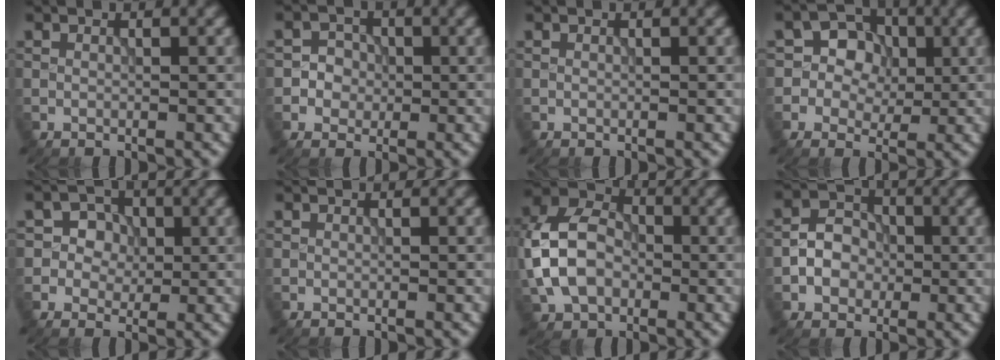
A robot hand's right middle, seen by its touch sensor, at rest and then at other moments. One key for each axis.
{"total": 2.5, "fx": -0.4, "fy": 2.4, "fz": 0.6, "tx": 0.008, "ty": 0.004, "tz": -0.020}
{"total": 0.0}
{"total": 4.5, "fx": 0.4, "fy": 3.9, "fz": 2.2, "tx": -0.025, "ty": 0.008, "tz": -0.012}
{"total": 3.3, "fx": 0.4, "fy": 3.1, "fz": 1.2, "tx": -0.013, "ty": 0.003, "tz": -0.001}
{"total": 0.0}
{"total": 8.5, "fx": -1.2, "fy": 6.3, "fz": 5.7, "tx": -0.125, "ty": 0.012, "tz": -0.038}
{"total": 3.5, "fx": -0.8, "fy": 3.0, "fz": 1.8, "tx": -0.025, "ty": 0.005, "tz": -0.018}